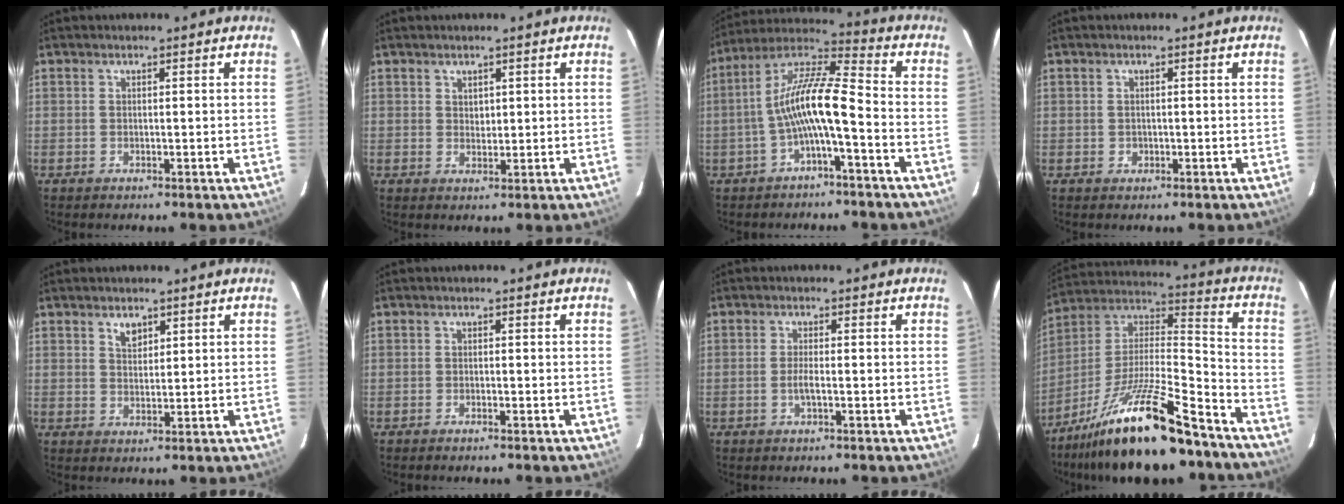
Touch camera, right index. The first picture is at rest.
{"total": 1.7, "force": [1.0, 1.2, 0.5], "torque": [-0.005, 0.003, 0.019]}
{"total": 11.1, "force": [-3.2, 1.8, 10.5], "torque": [-0.219, 0.019, -0.064]}
{"total": 1.2, "force": [-0.3, 1.2, 0.1], "torque": [0.003, 0.001, -0.001]}
{"total": 2.7, "force": [1.7, 1.6, 1.4], "torque": [-0.019, 0.004, 0.031]}
{"total": 0.6, "force": [-0.6, 0.0, 0.2], "torque": [-0.002, -0.001, -0.012]}
{"total": 1.7, "force": [-0.7, 0.1, 1.6], "torque": [-0.033, -0.003, -0.013]}
{"total": 22.5, "force": [-16.1, 4.8, 14.9], "torque": [-0.273, -0.008, -0.269]}